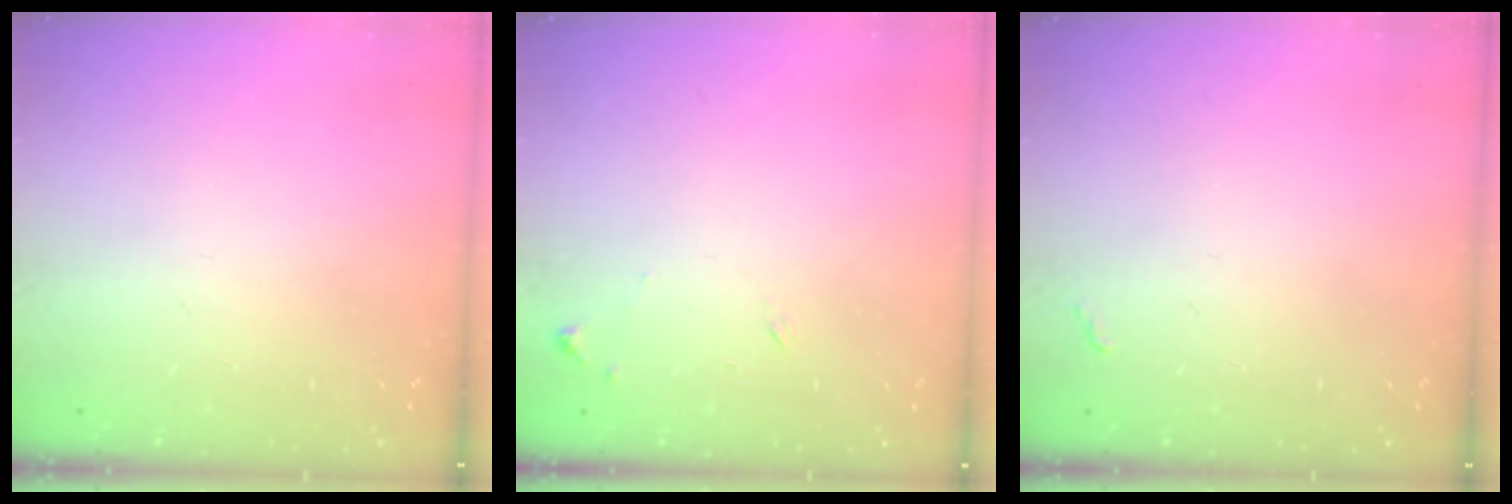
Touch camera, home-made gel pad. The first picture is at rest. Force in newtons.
{"total": 5.5, "press": 5.4, "slide": 0.4}
{"total": 2.8, "press": 2.8, "slide": 0.4}